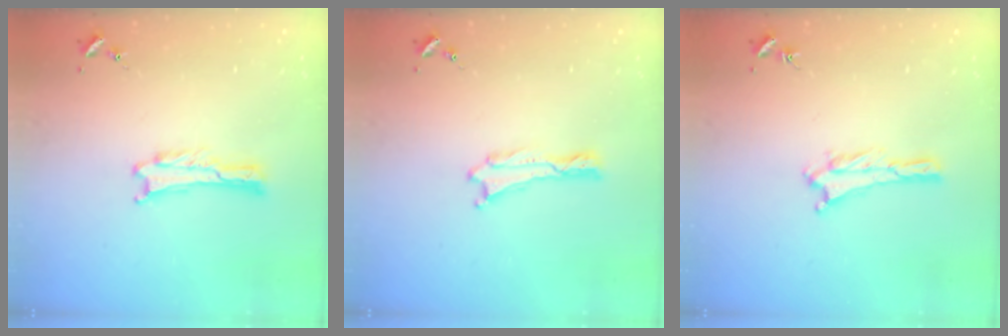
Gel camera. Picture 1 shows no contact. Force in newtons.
{"total": 0.0}
{"total": 1.6, "press": 1.6, "slide": 0.3}